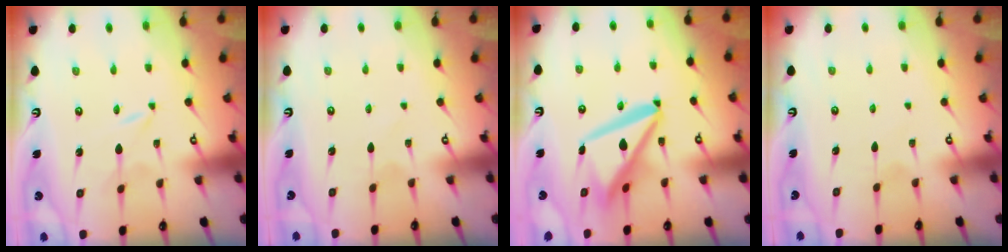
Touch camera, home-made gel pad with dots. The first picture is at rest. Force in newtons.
{"total": 2.3, "press": 2.3, "slide": 0.2}
{"total": 14.0, "press": 13.9, "slide": 1.7}
{"total": 2.6, "press": 2.6, "slide": 0.3}